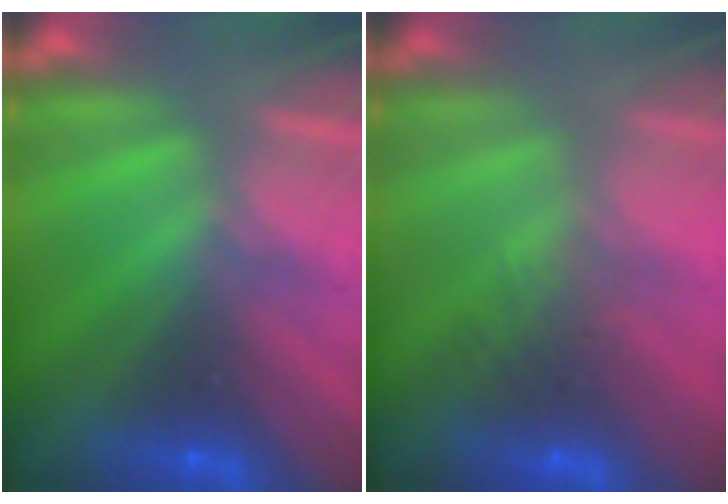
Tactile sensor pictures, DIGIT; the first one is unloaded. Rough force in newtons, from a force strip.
{"total": 2.7}